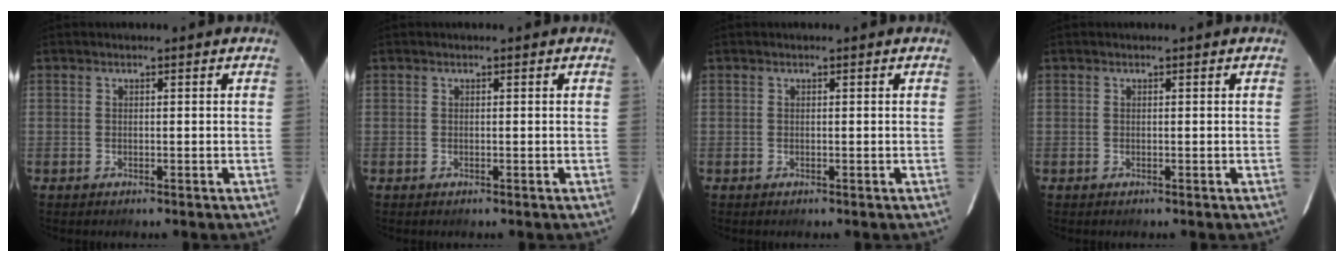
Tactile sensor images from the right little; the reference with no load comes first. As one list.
[{"total": 0.0}, {"total": 0.0}, {"total": 0.0}]